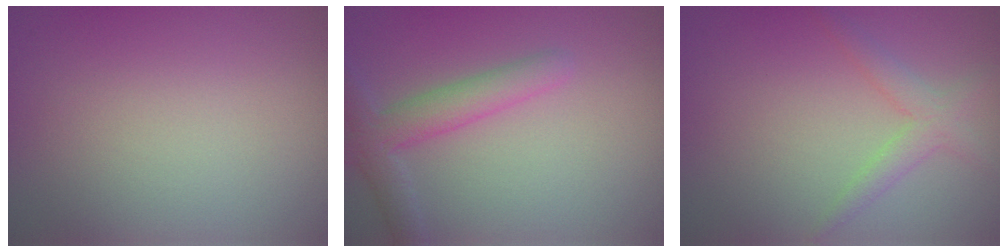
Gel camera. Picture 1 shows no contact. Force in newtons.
{"total": 3.2, "press": 3.2, "slide": 0.2}
{"total": 2.1, "press": 2.1, "slide": 0.1}